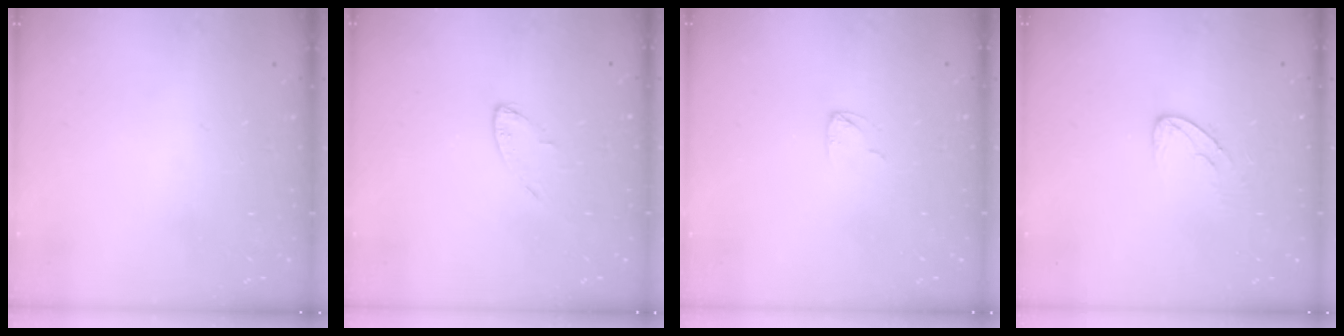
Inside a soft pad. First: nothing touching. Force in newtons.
{"total": 3.6, "press": 3.6, "slide": 0.4}
{"total": 2.9, "press": 2.9, "slide": 0.2}
{"total": 4.8, "press": 4.8, "slide": 0.3}